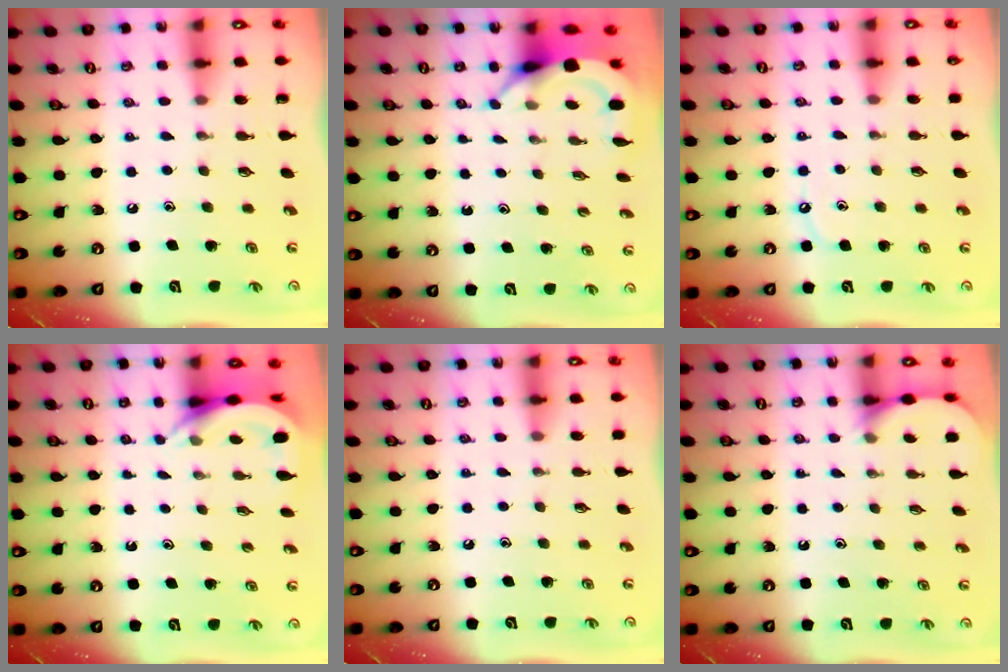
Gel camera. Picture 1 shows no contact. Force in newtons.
{"total": 3.9, "press": 3.9, "slide": 0.1}
{"total": 4.9, "press": 4.8, "slide": 0.6}
{"total": 4.6, "press": 4.6, "slide": 0.3}
{"total": 1.9, "press": 1.9, "slide": 0.1}
{"total": 4.5, "press": 4.4, "slide": 0.3}